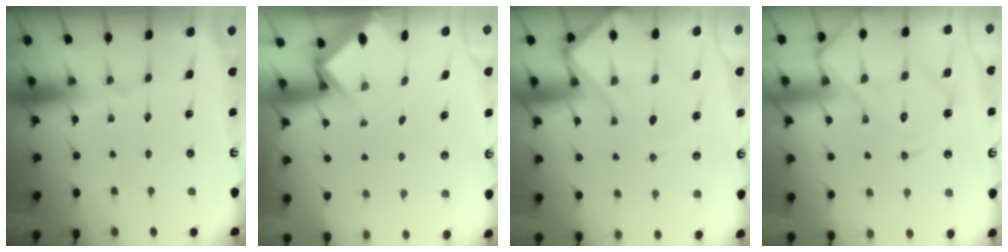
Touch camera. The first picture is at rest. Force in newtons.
{"total": 2.9, "press": 2.9, "slide": 0.2}
{"total": 13.4, "press": 13.3, "slide": 1.5}
{"total": 16.7, "press": 16.6, "slide": 1.7}